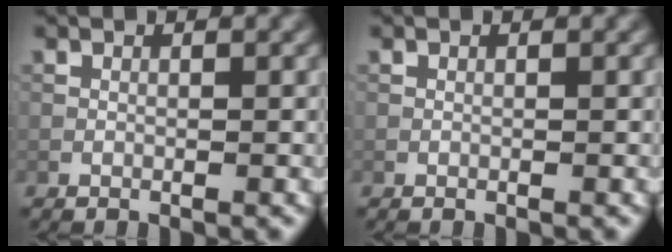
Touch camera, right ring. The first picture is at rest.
{"total": 0.0}